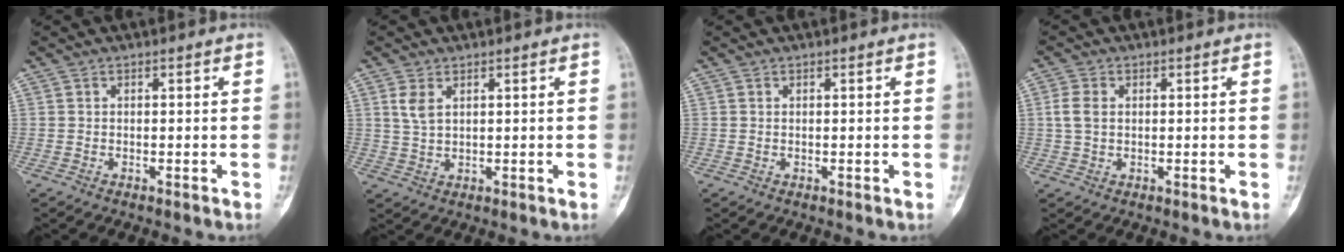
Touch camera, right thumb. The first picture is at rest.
{"total": 3.3, "force": [1.4, 1.8, 2.4], "torque": [-0.048, 0.000, 0.036]}
{"total": 0.0}
{"total": 3.3, "force": [0.3, 2.3, 2.4], "torque": [-0.053, 0.006, 0.004]}